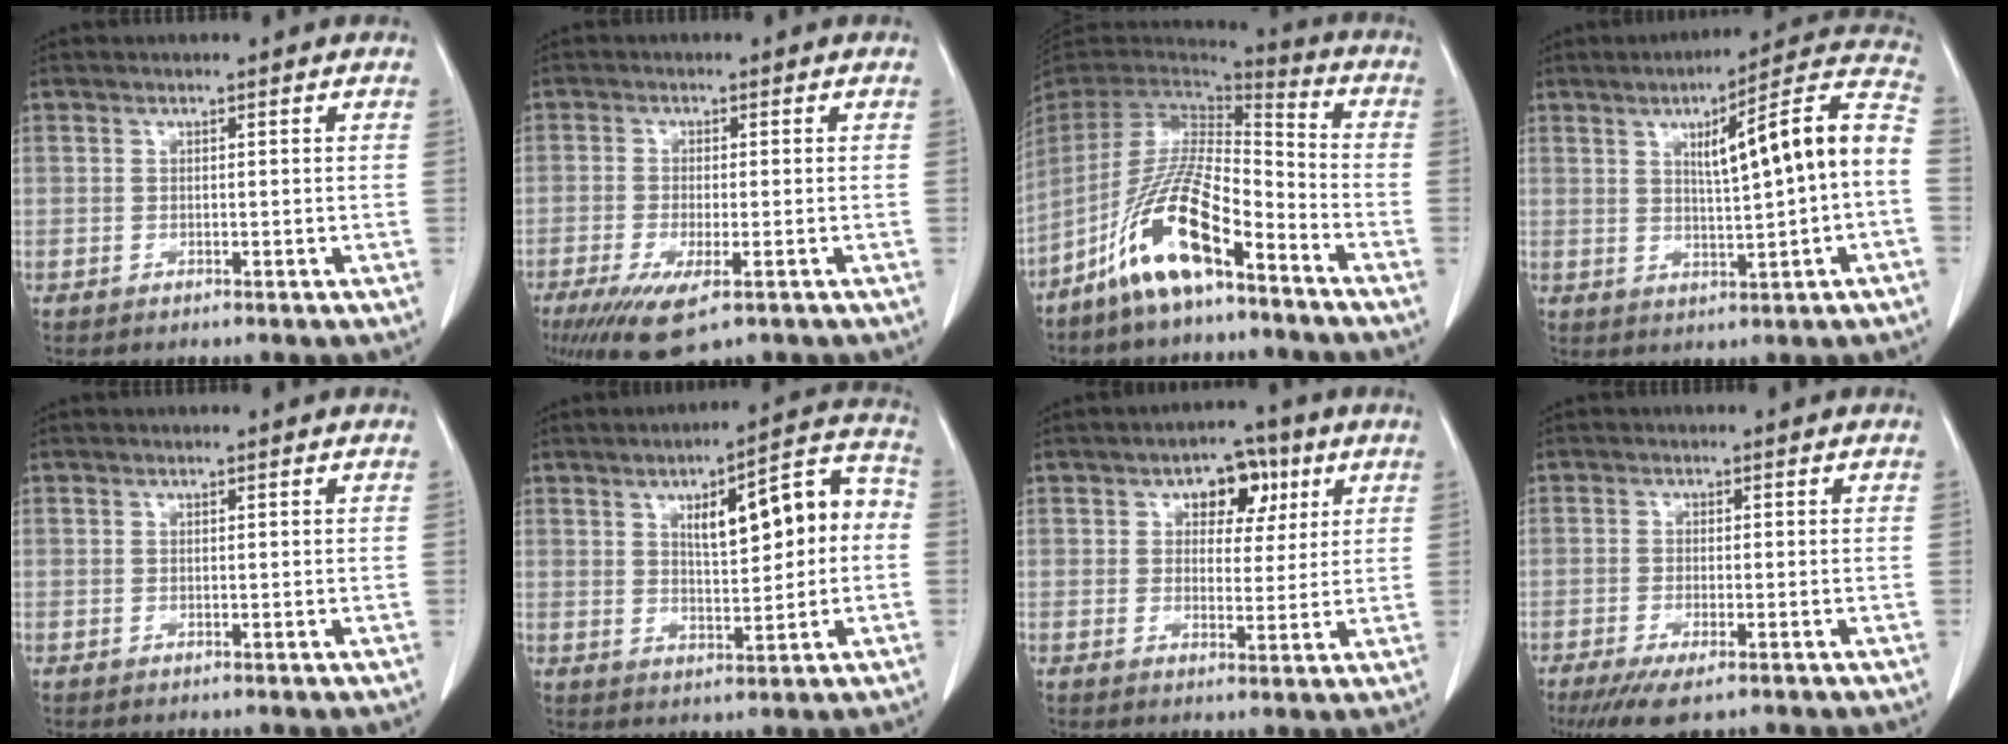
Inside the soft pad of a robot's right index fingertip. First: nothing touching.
{"total": 7.8, "force": [-4.3, 2.0, 6.2], "torque": [-0.114, -0.023, -0.069]}
{"total": 14.6, "force": [-8.9, 3.2, 11.2], "torque": [-0.228, -0.007, -0.165]}
{"total": 13.6, "force": [0.9, 0.7, 13.6], "torque": [-0.193, 0.029, 0.014]}
{"total": 0.0}
{"total": 11.7, "force": [1.7, 3.8, 11.0], "torque": [-0.151, 0.038, 0.028]}
{"total": 6.2, "force": [2.6, 4.0, 4.0], "torque": [-0.050, 0.017, 0.036]}
{"total": 5.5, "force": [-3.6, 1.2, 3.9], "torque": [-0.072, -0.015, -0.056]}